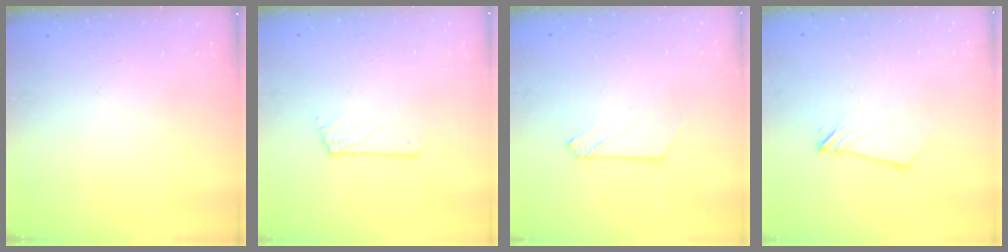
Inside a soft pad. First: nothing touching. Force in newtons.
{"total": 0.7, "press": 0.7, "slide": 0.1}
{"total": 2.9, "press": 2.9, "slide": 0.4}
{"total": 4.8, "press": 4.8, "slide": 0.5}